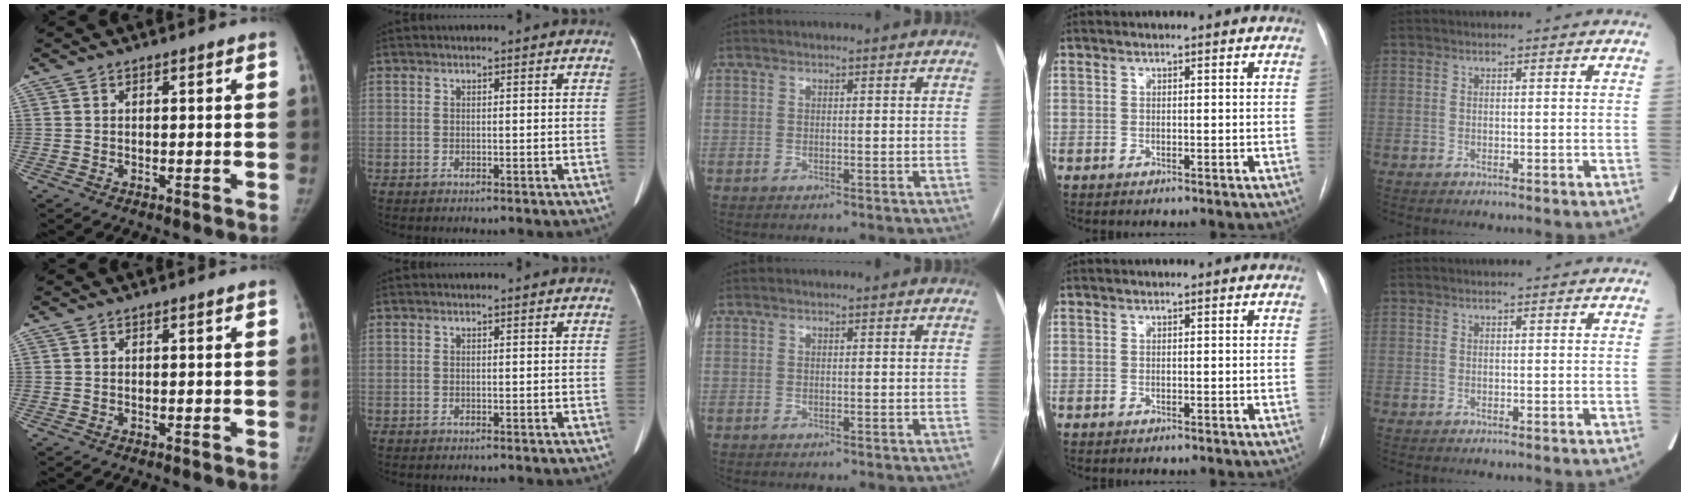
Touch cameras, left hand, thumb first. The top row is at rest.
{}